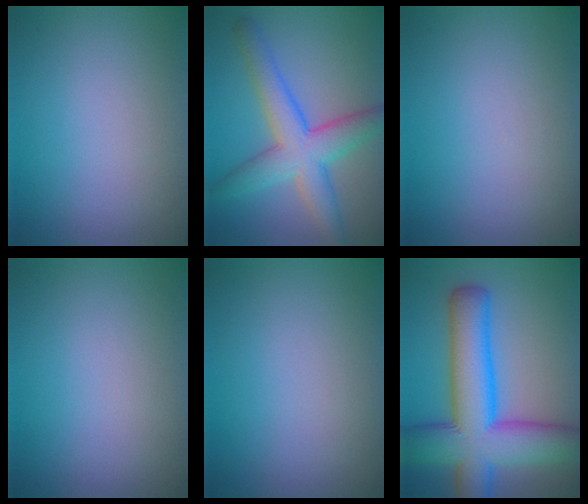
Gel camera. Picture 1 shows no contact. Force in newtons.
{"total": 6.3, "press": 6.3, "slide": 0.2}
{"total": 0.0}
{"total": 0.0}
{"total": 0.0}
{"total": 11.0, "press": 11.0, "slide": 0.5}